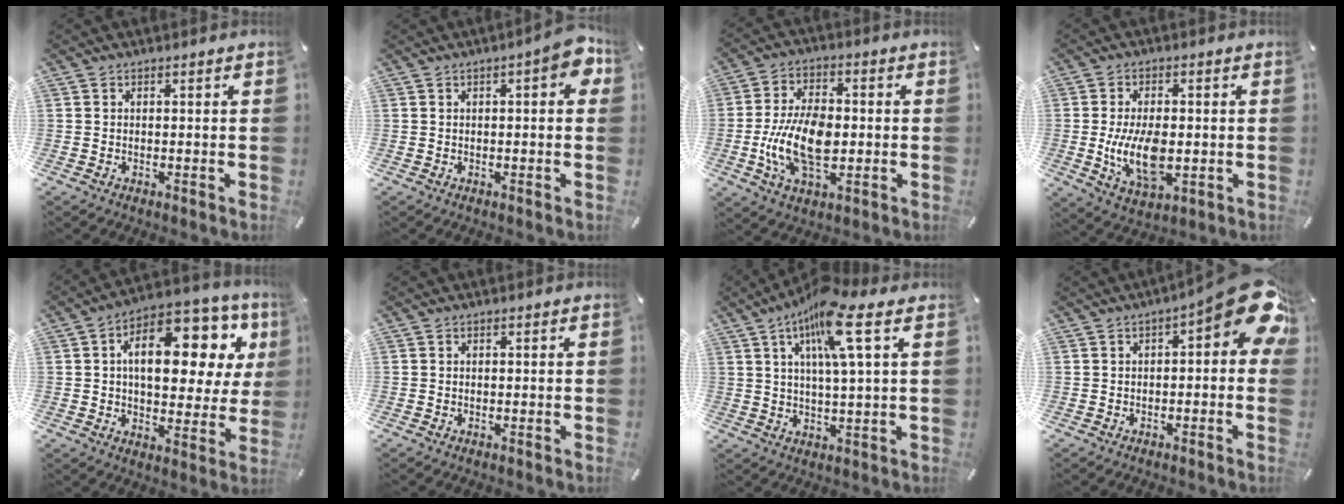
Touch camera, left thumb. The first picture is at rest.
{"total": 6.3, "force": [1.5, 2.3, 5.6], "torque": [-0.073, -0.002, 0.020]}
{"total": 13.9, "force": [-2.0, 8.3, 11.0], "torque": [-0.230, -0.001, -0.036]}
{"total": 11.3, "force": [-1.2, 6.0, 9.5], "torque": [-0.188, -0.014, -0.018]}
{"total": 18.8, "force": [6.4, 9.9, 14.6], "torque": [-0.220, -0.034, 0.106]}
{"total": 0.0}
{"total": 11.9, "force": [6.6, 2.0, 9.7], "torque": [-0.177, -0.011, 0.108]}
{"total": 13.0, "force": [4.2, 4.4, 11.5], "torque": [-0.143, -0.036, 0.069]}